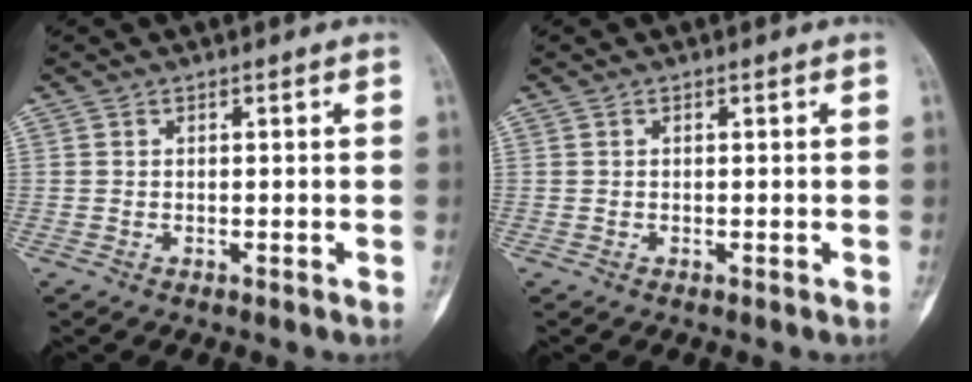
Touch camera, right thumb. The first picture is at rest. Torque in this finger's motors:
{"motor_torque": [0.32, -0.03, -0.34, -0.11, 0.03]}